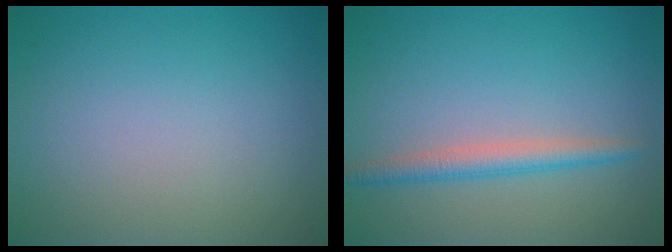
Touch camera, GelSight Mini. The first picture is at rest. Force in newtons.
{"total": 2.4, "press": 2.4, "slide": 0.1}